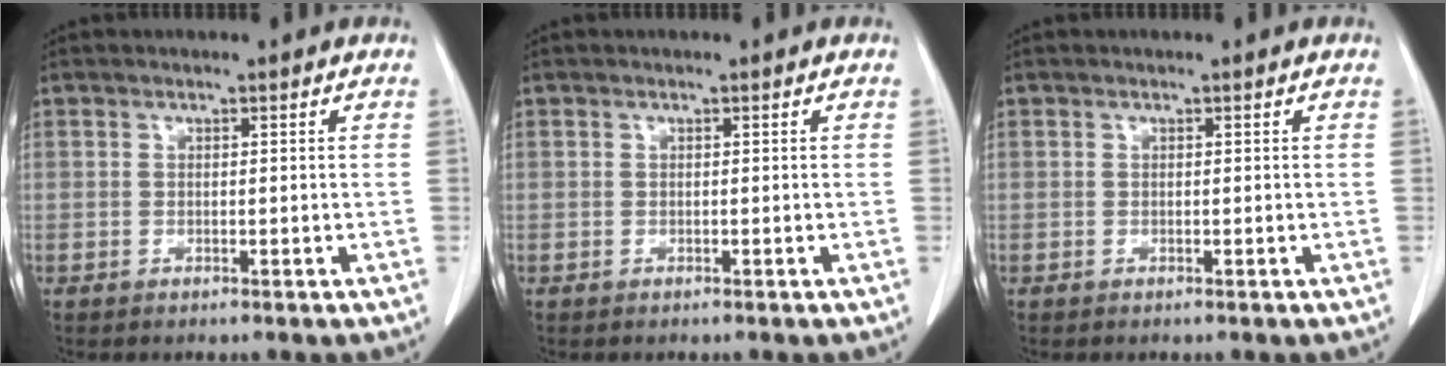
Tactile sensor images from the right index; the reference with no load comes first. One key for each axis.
{"total": 0.0}
{"total": 0.0}